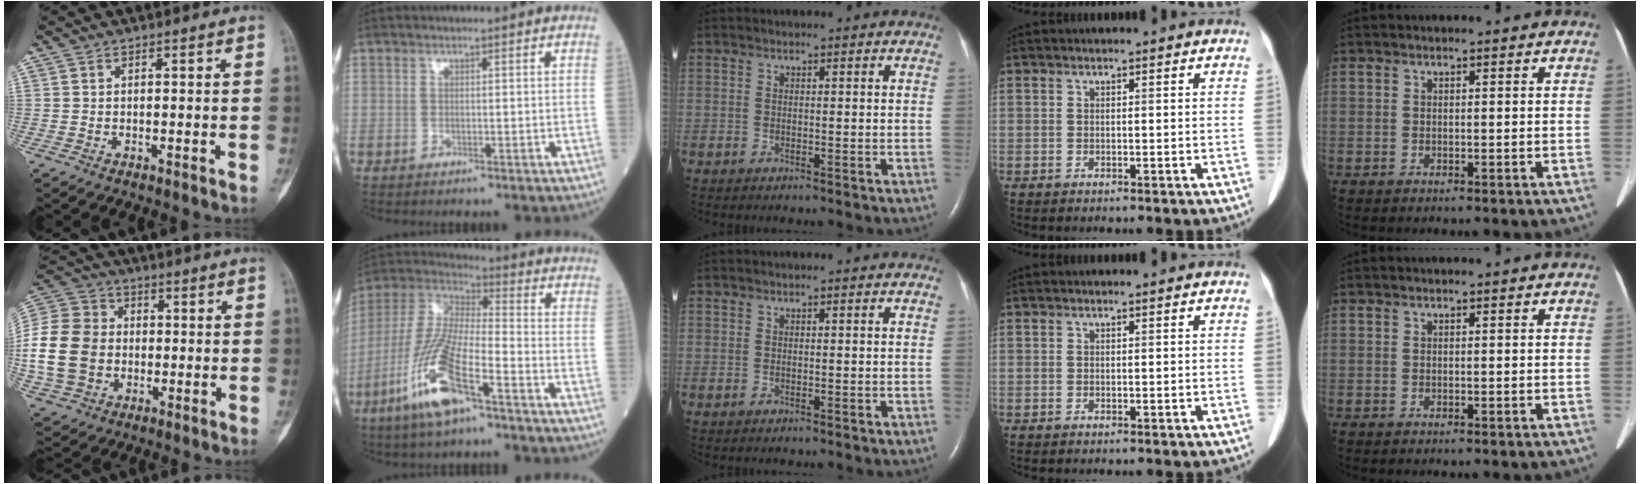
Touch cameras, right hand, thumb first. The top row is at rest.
{"thumb": {"total": 16.9, "force": [-1.9, 13.8, 9.5], "torque": [-0.190, 0.023, -0.034]}, "index": {"total": 15.1, "force": [-7.6, 3.0, 12.7], "torque": [-0.276, -0.018, -0.144]}}